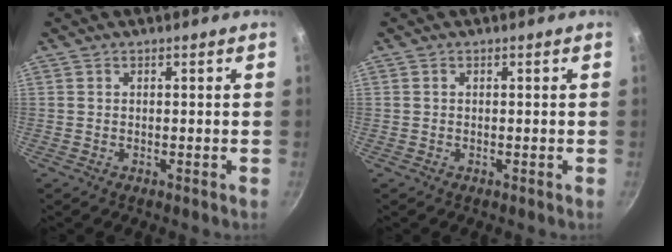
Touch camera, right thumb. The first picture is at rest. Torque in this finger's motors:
{"motor_torque": [0.32, -0.01, -0.39, 0.29, 0.04]}